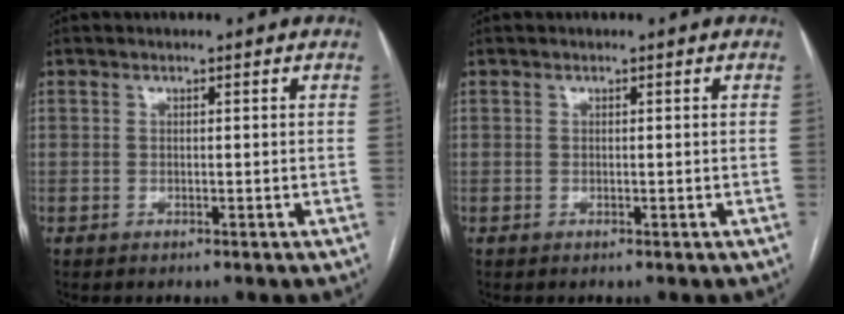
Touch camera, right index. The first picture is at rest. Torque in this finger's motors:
{"motor_torque": [0.14, 0.11, 0.02, 0.01]}